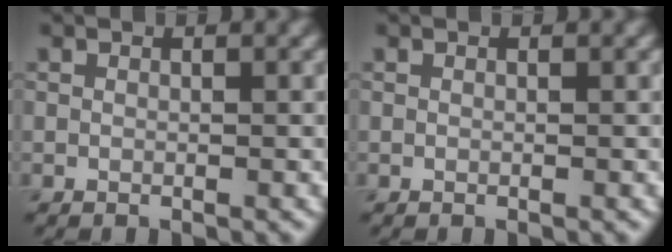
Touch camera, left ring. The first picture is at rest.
{"total": 0.0}